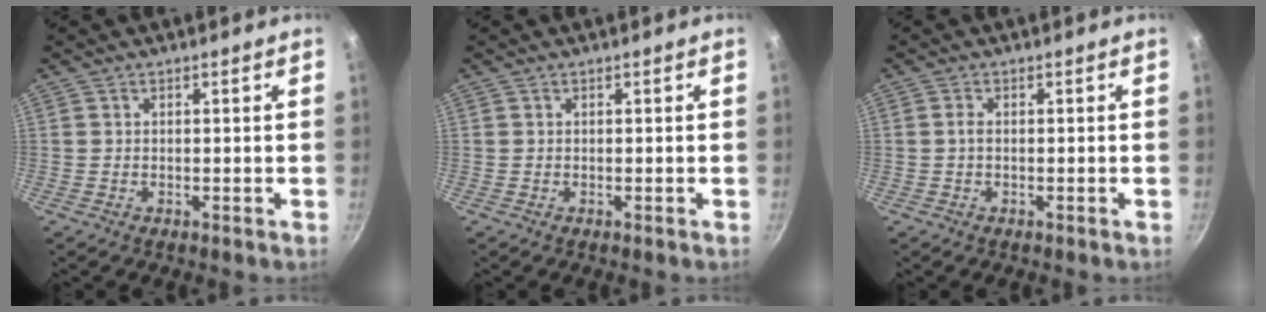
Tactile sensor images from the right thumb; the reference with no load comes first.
{"total": 0.0}
{"total": 1.2, "force": [-0.1, 0.7, 0.9], "torque": [-0.019, 0.004, -0.002]}